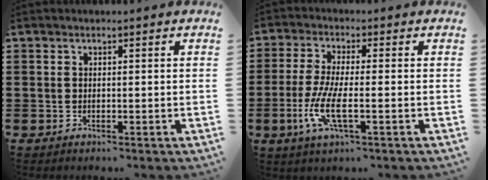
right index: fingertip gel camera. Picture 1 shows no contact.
{"total": 7.1, "force": [-2.2, 1.6, 6.6], "torque": [-0.152, -0.019, -0.048]}